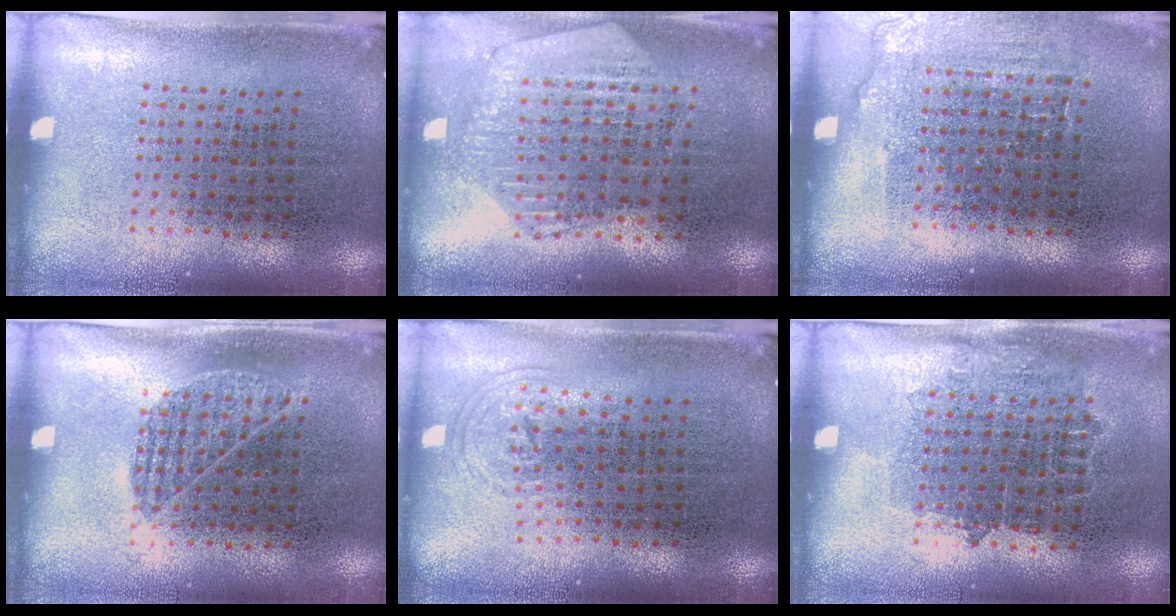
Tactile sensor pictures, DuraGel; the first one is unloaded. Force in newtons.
{"total": 1.1, "press": 1.1, "slide": 0.3}
{"total": 1.1, "press": 1.0, "slide": 0.4}
{"total": 0.8, "press": 0.6, "slide": 0.5}
{"total": 0.8, "press": 0.6, "slide": 0.6}
{"total": 0.8, "press": 0.7, "slide": 0.3}